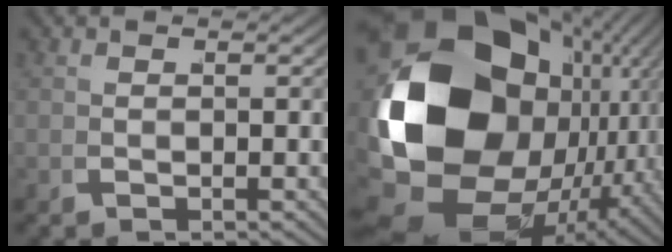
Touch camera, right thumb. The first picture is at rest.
{"total": 28.5, "force": [-0.3, 18.6, 21.6], "torque": [-0.419, -0.059, 0.027]}